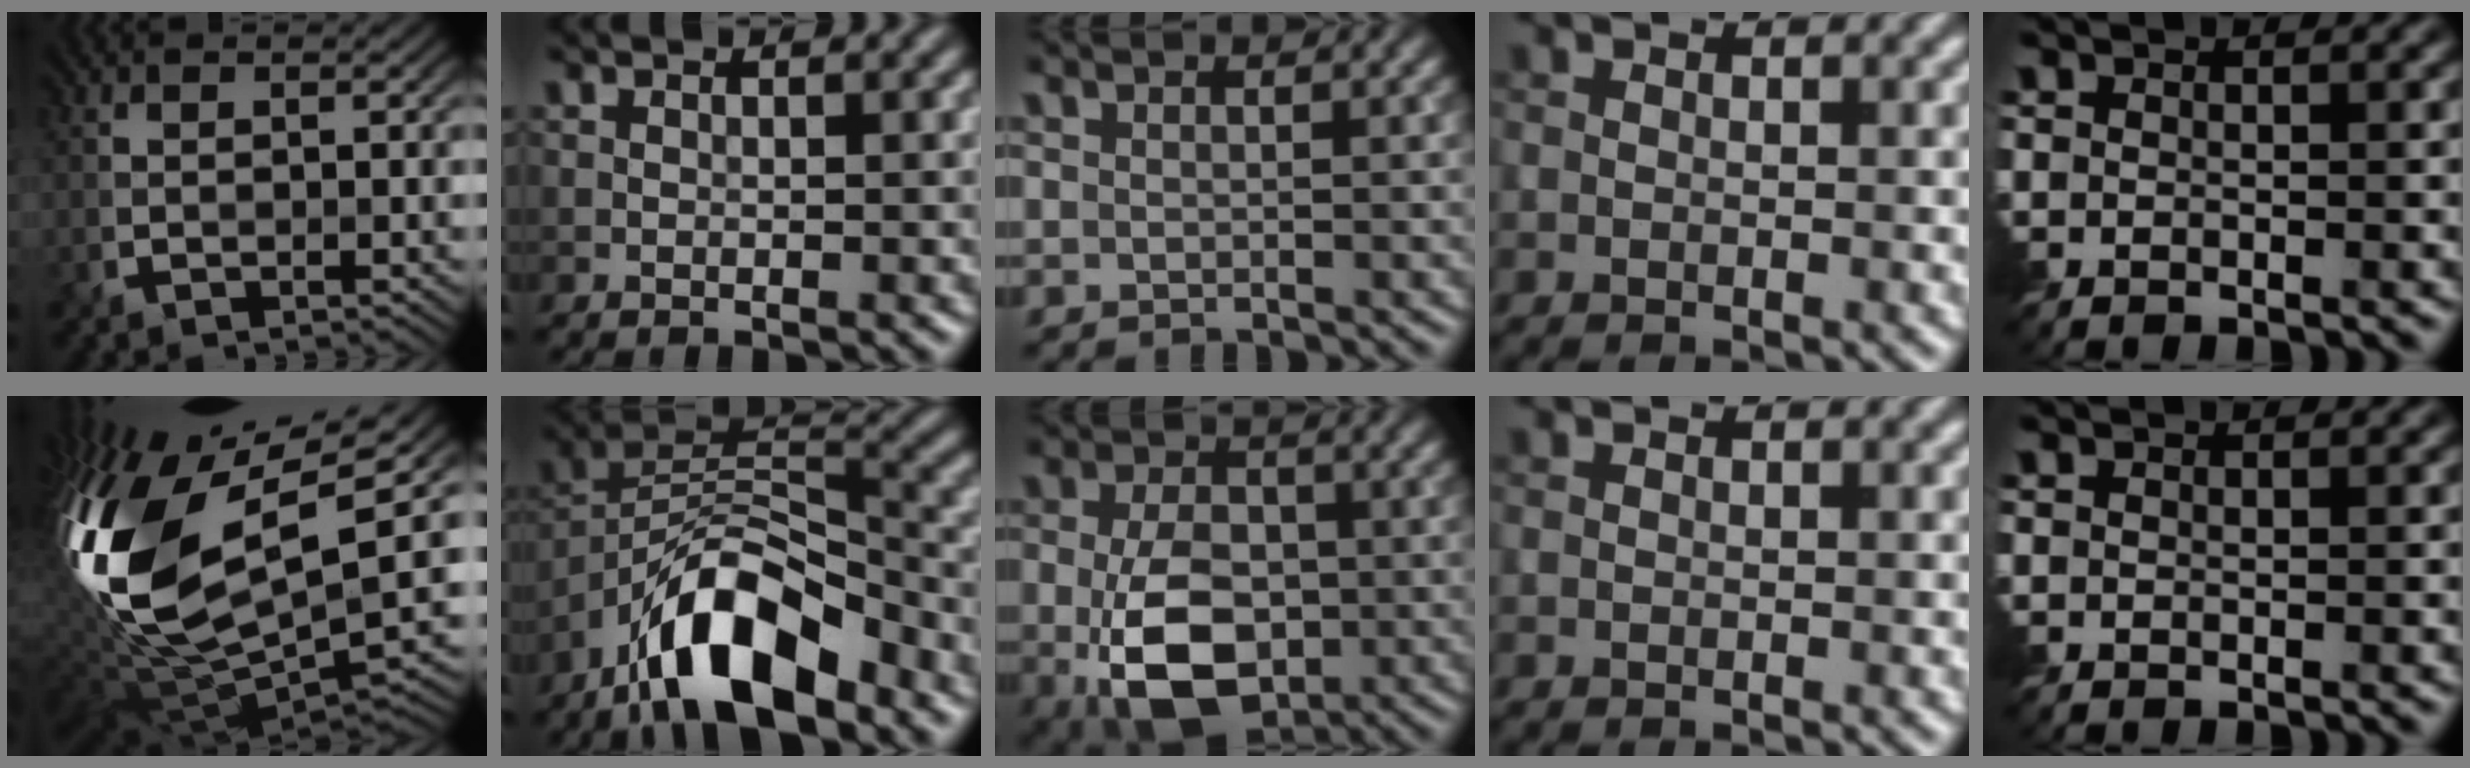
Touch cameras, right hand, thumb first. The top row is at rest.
{"thumb": {"total": 19.8, "force": [4.7, 9.1, 16.9], "torque": [-0.387, -0.009, 0.088]}, "index": {"total": 10.5, "force": [-6.8, 3.7, 7.1], "torque": [-0.118, 0.011, -0.129]}, "middle": {"total": 8.8, "force": [-1.9, 5.5, 6.6], "torque": [-0.138, -0.017, -0.031]}}